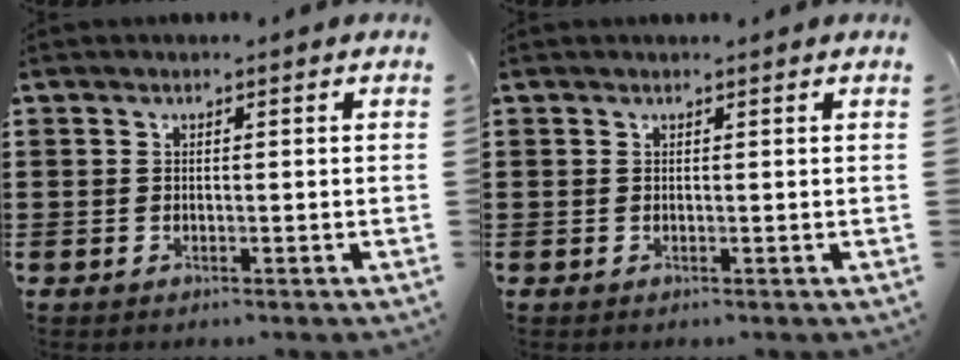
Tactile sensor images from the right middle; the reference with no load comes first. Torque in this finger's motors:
{"motor_torque": [-0.38, 0.11, -0.11, -0.01]}